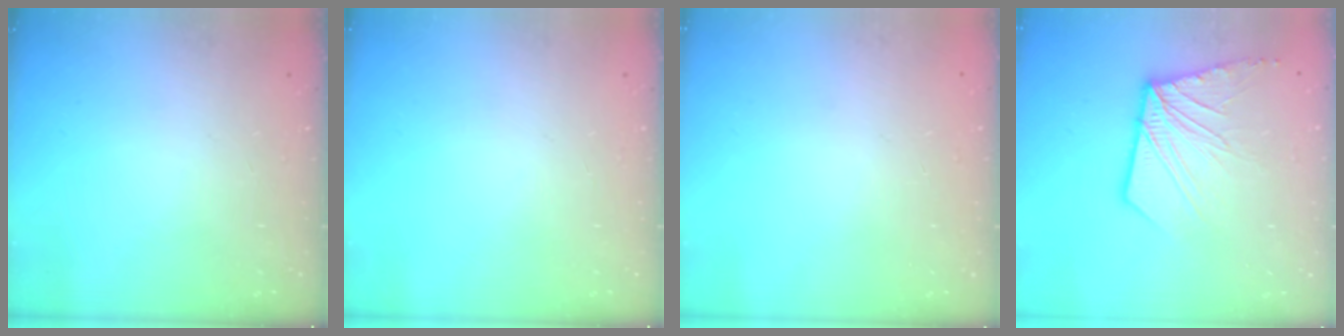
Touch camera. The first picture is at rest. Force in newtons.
{"total": 0.0}
{"total": 0.0}
{"total": 12.5, "press": 12.4, "slide": 1.7}